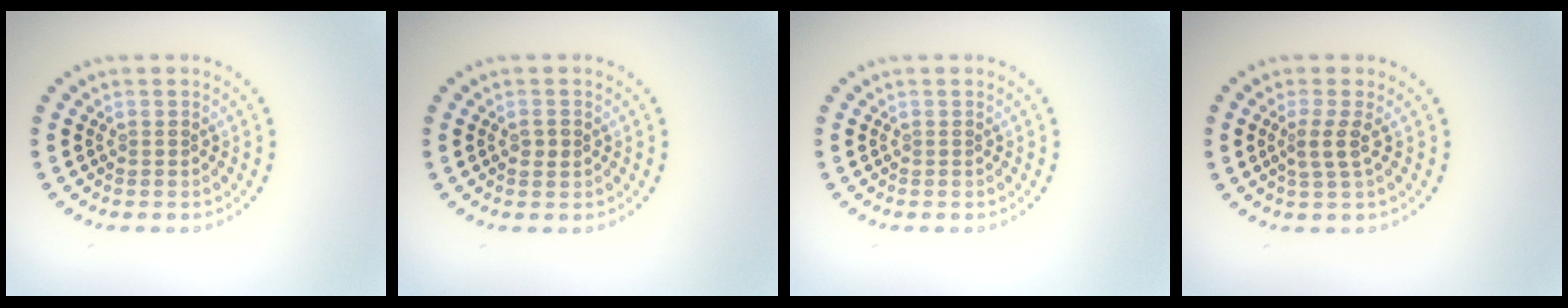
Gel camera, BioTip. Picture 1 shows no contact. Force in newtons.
{"total": 1.0, "press": 1.0, "slide": 0.1}
{"total": 0.0}
{"total": 2.0, "press": 1.4, "slide": 1.4}